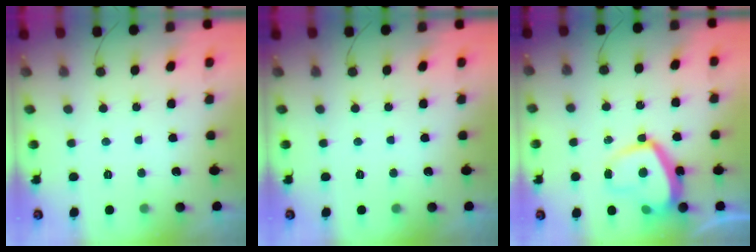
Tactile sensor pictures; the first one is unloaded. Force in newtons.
{"total": 0.0}
{"total": 12.4, "press": 12.4, "slide": 0.9}